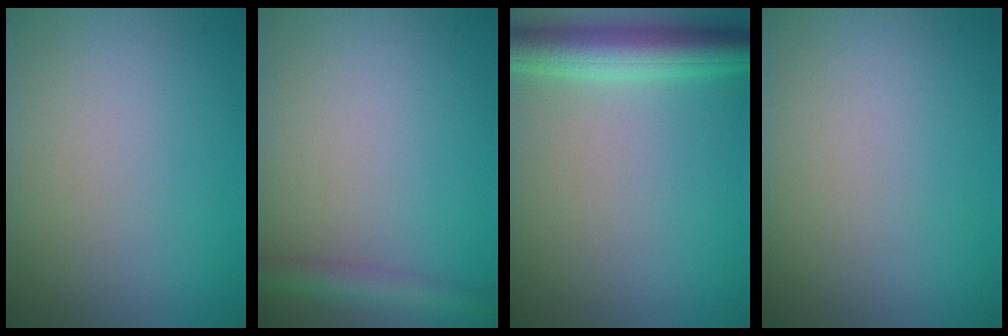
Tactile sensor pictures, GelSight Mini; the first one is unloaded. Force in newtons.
{"total": 2.6, "press": 2.6, "slide": 0.0}
{"total": 4.9, "press": 4.9, "slide": 0.1}
{"total": 0.0}